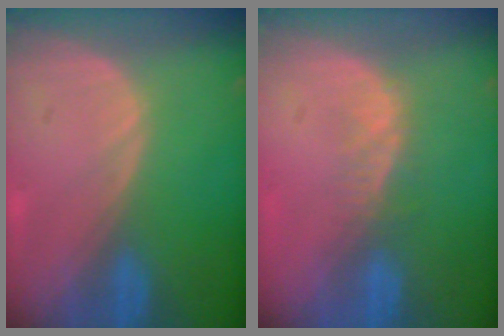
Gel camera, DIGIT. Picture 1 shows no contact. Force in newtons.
{"total": 2.8, "press": 2.3, "slide": 1.7}